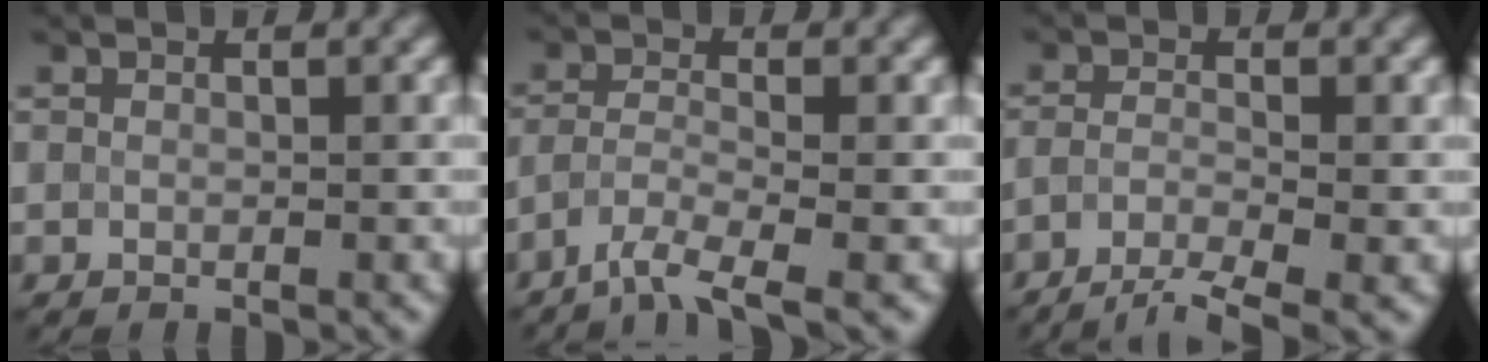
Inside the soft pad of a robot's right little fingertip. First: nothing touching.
{"total": 3.6, "force": [-3.0, 0.2, 1.9], "torque": [-0.035, -0.001, -0.064]}
{"total": 4.2, "force": [-3.4, 0.4, 2.3], "torque": [-0.039, -0.004, -0.067]}